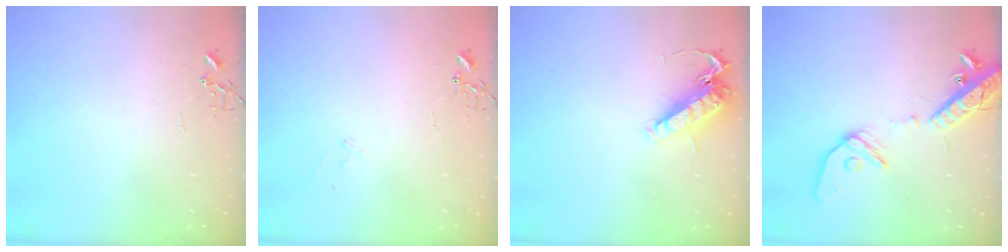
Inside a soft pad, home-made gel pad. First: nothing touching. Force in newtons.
{"total": 7.1, "press": 7.1, "slide": 0.7}
{"total": 13.8, "press": 13.8, "slide": 1.2}
{"total": 16.7, "press": 16.3, "slide": 3.5}